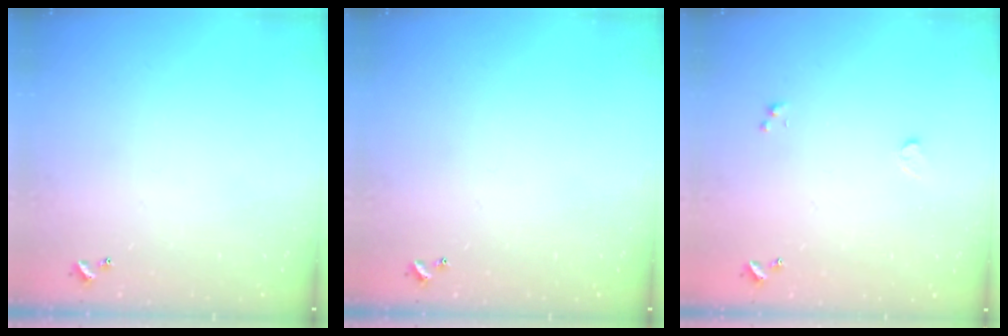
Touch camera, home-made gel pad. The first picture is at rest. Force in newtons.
{"total": 0.0}
{"total": 0.5, "press": 0.4, "slide": 0.3}